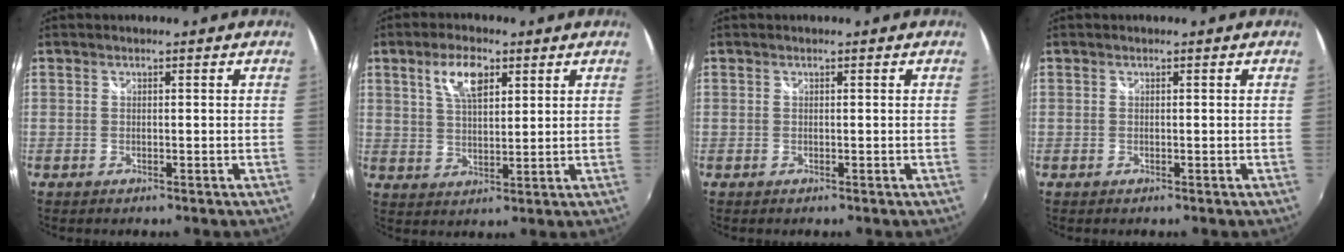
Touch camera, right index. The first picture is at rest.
{"total": 7.1, "force": [3.5, 3.1, 5.4], "torque": [-0.099, 0.011, 0.065]}
{"total": 0.0}
{"total": 0.0}